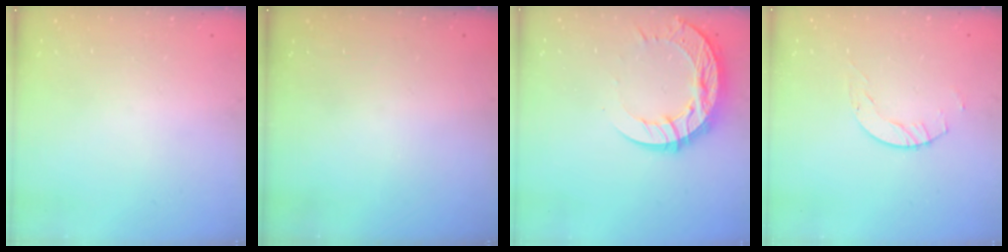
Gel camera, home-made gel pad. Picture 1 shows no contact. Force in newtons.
{"total": 0.0}
{"total": 14.0, "press": 14.0, "slide": 1.3}
{"total": 4.1, "press": 4.1, "slide": 0.2}